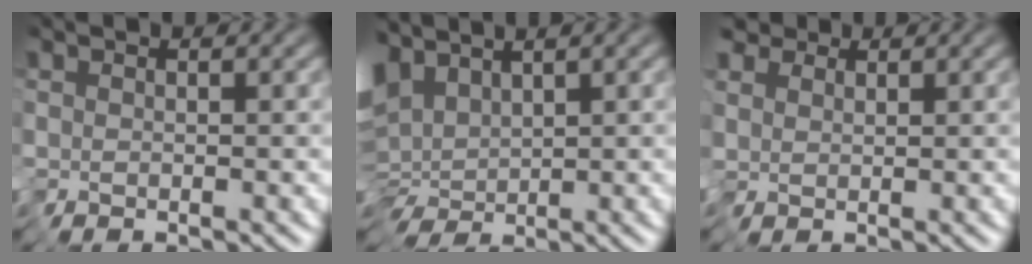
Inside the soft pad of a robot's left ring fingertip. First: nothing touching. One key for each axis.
{"total": 6.2, "fx": 2.3, "fy": 3.7, "fz": 4.5, "tx": -0.108, "ty": 0.002, "tz": 0.053}
{"total": 3.5, "fx": 1.9, "fy": 2.7, "fz": 1.1, "tx": -0.035, "ty": 0.020, "tz": 0.027}